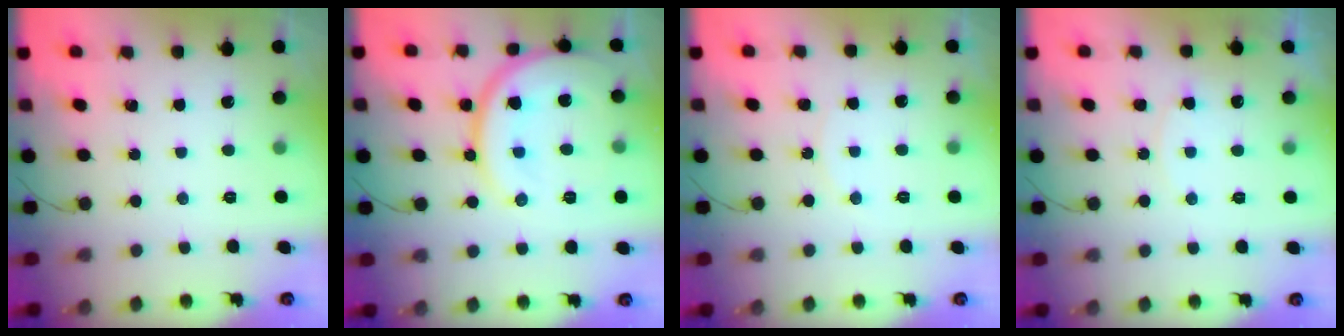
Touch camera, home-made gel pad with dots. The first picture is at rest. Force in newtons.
{"total": 16.4, "press": 16.3, "slide": 1.8}
{"total": 4.5, "press": 4.4, "slide": 0.5}
{"total": 5.7, "press": 5.6, "slide": 0.6}